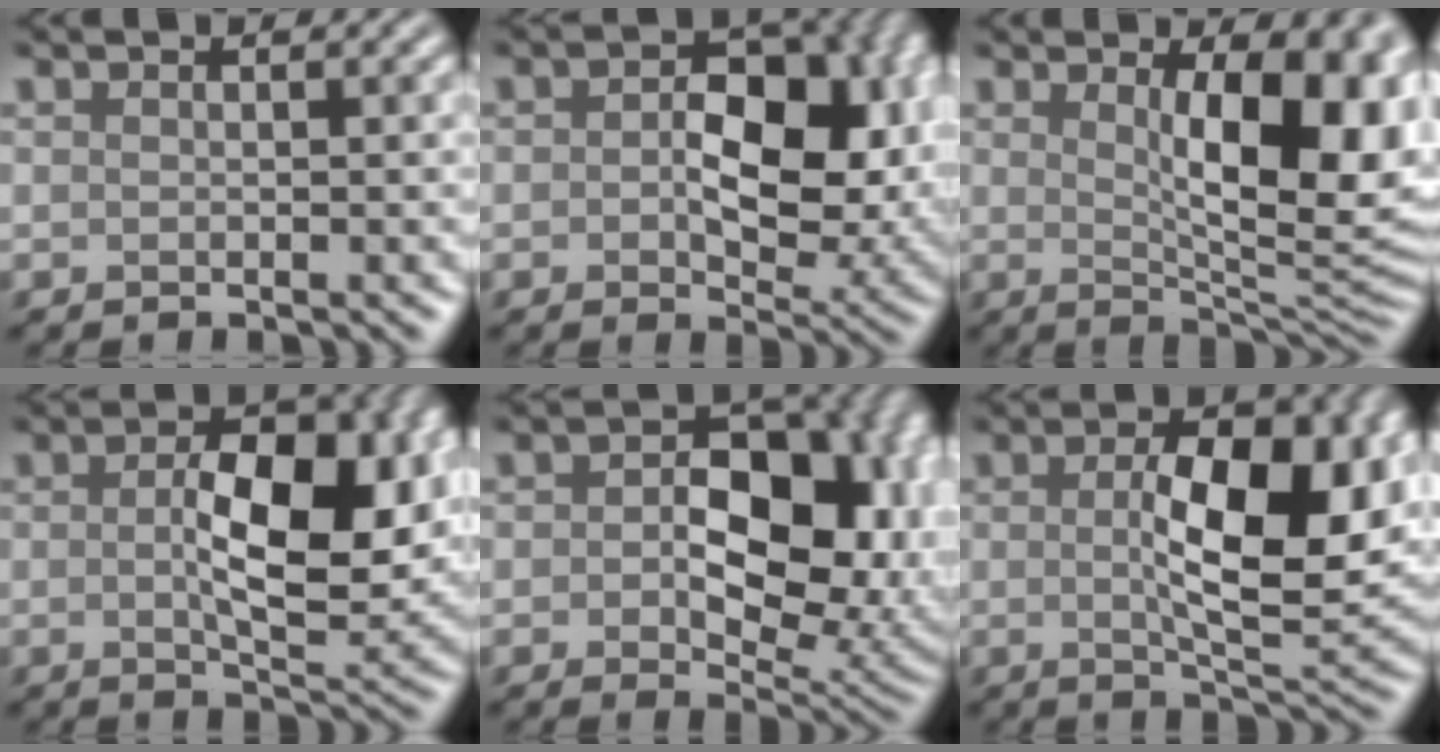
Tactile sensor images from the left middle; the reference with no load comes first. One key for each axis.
{"total": 10.6, "fx": 0.5, "fy": 6.3, "fz": 8.4, "tx": -0.101, "ty": 0.004, "tz": 0.005}
{"total": 10.7, "fx": 1.9, "fy": 4.0, "fz": 9.8, "tx": -0.115, "ty": -0.004, "tz": 0.033}
{"total": 8.7, "fx": 0.3, "fy": 4.1, "fz": 7.6, "tx": -0.118, "ty": -0.001, "tz": 0.008}
{"total": 13.5, "fx": 1.1, "fy": 8.6, "fz": 10.3, "tx": -0.114, "ty": 0.000, "tz": 0.025}
{"total": 9.0, "fx": 0.7, "fy": 3.5, "fz": 8.3, "tx": -0.127, "ty": -0.002, "tz": 0.014}